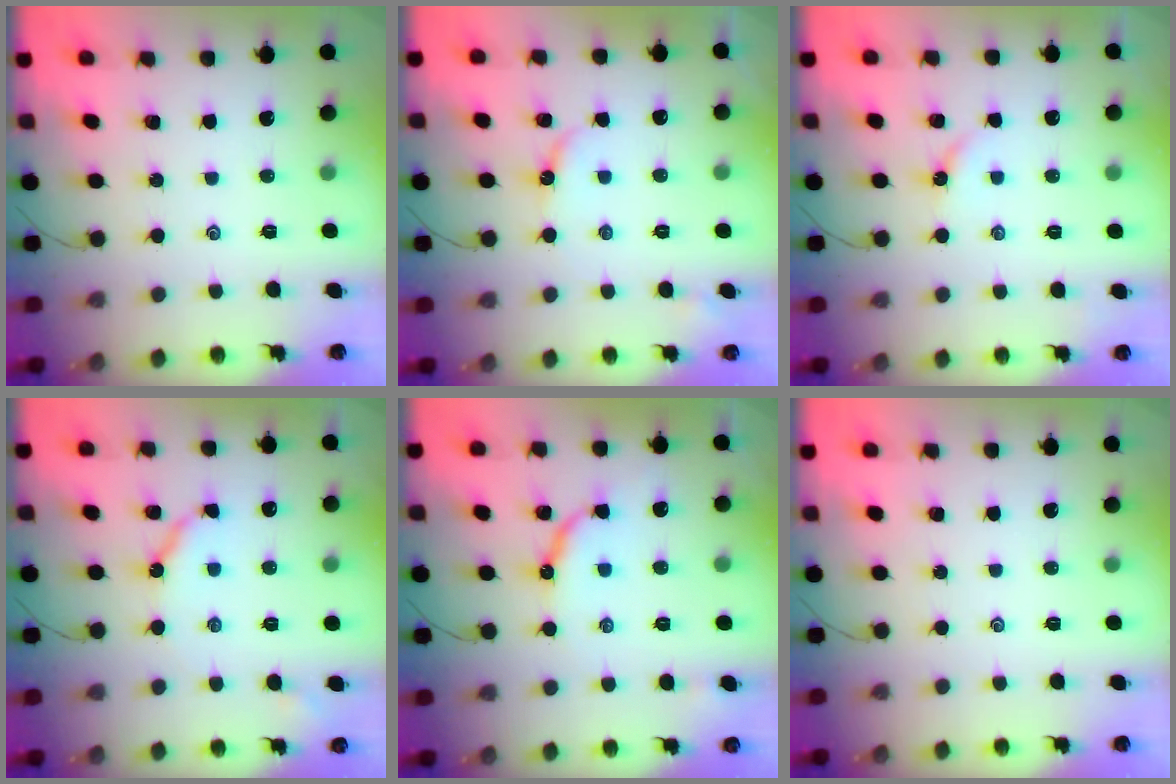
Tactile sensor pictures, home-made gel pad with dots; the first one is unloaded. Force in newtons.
{"total": 5.2, "press": 5.1, "slide": 0.6}
{"total": 4.2, "press": 4.2, "slide": 0.6}
{"total": 6.2, "press": 6.2, "slide": 0.7}
{"total": 8.0, "press": 8.0, "slide": 0.6}
{"total": 0.0}